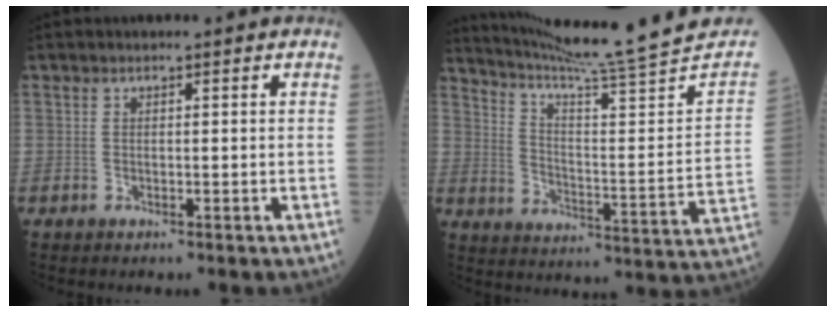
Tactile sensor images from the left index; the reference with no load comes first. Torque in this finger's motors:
{"motor_torque": [-0.77, -1.37, -0.09, 0.04]}